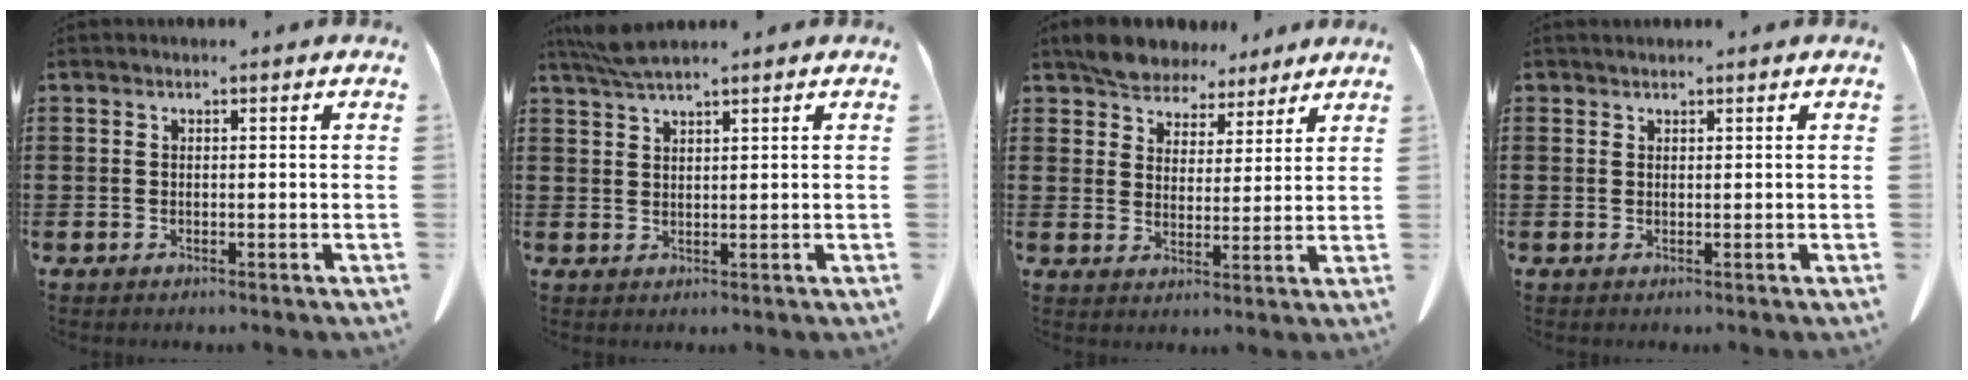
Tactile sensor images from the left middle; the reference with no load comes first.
{"total": 3.2, "force": [2.7, 0.1, 1.8], "torque": [-0.043, -0.002, 0.051]}
{"total": 5.7, "force": [5.3, 2.2, 0.4], "torque": [-0.037, -0.015, 0.099]}
{"total": 0.6, "force": [0.6, 0.2, 0.0], "torque": [-0.002, 0.000, 0.012]}